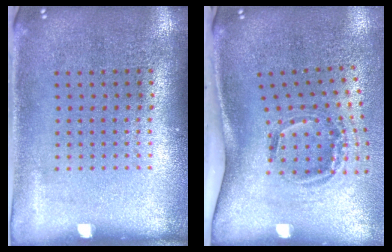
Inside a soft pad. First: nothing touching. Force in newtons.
{"total": 2.0, "press": 1.2, "slide": 1.7}